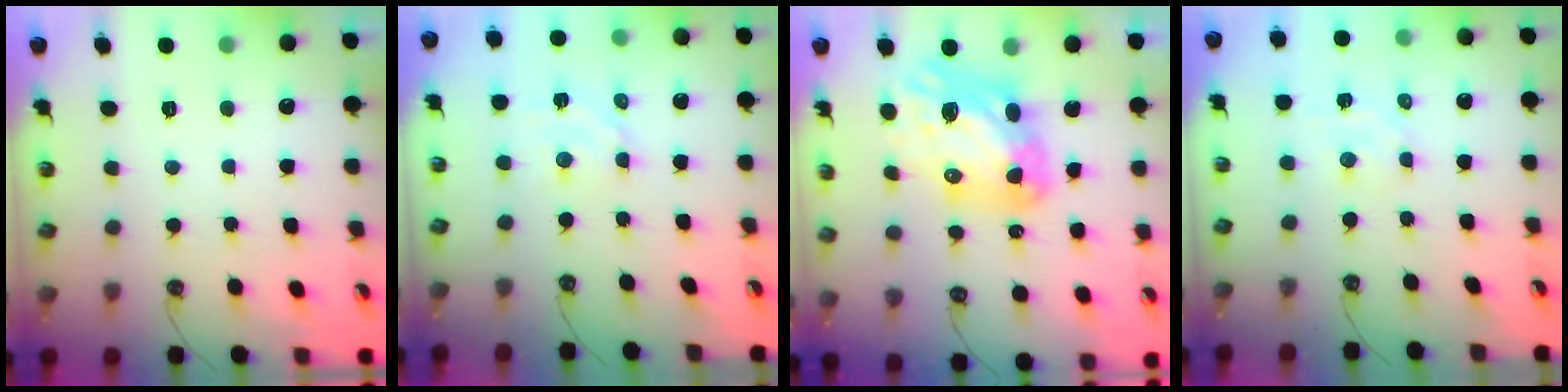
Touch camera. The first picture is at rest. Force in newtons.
{"total": 3.3, "press": 3.3, "slide": 0.3}
{"total": 13.8, "press": 13.7, "slide": 1.2}
{"total": 2.4, "press": 2.3, "slide": 0.6}